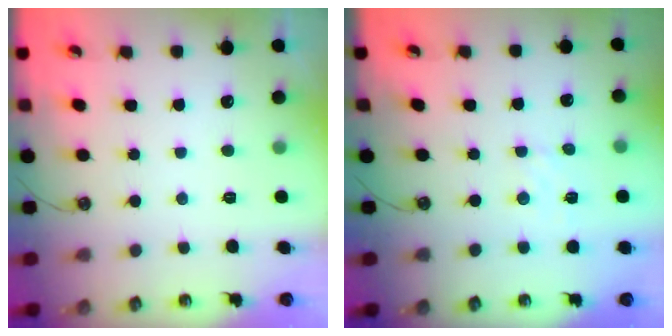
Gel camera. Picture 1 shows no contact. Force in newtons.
{"total": 2.6, "press": 2.6, "slide": 0.4}